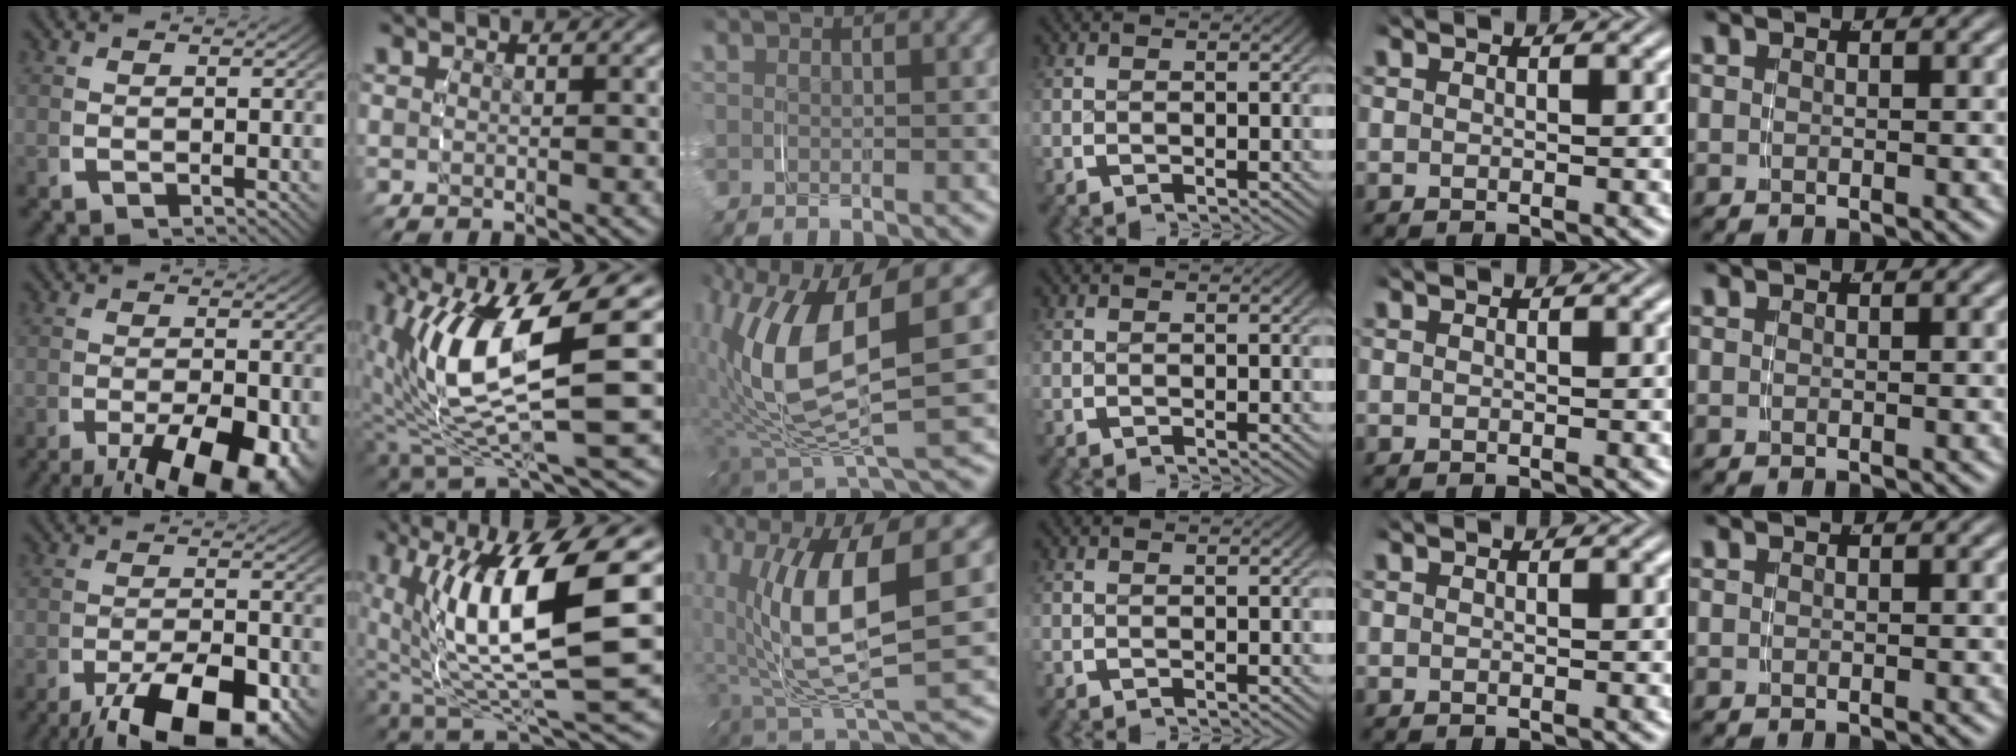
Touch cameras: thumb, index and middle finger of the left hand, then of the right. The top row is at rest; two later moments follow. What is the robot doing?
{"motion": "grasp_and_lifting", "object": "pencil case"}